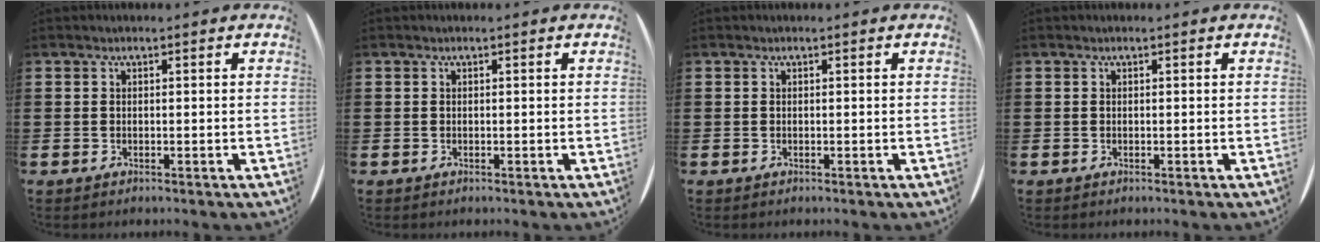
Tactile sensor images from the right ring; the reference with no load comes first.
{"total": 0.0}
{"total": 0.0}
{"total": 0.0}